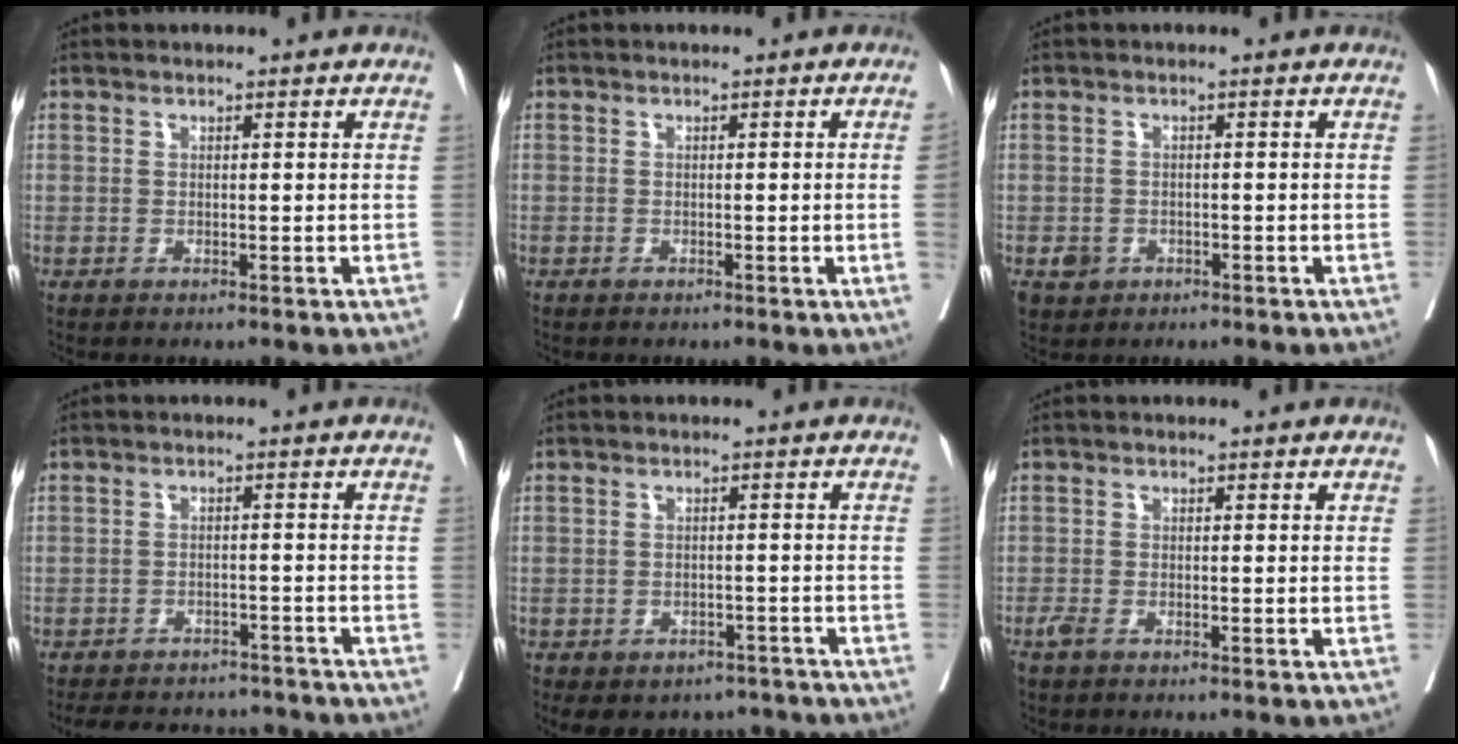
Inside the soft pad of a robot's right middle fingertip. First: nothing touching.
{"total": 1.4, "force": [-0.2, -0.6, 1.2], "torque": [-0.011, -0.002, -0.004]}
{"total": 2.3, "force": [-1.0, 2.0, 0.6], "torque": [-0.010, 0.005, -0.011]}
{"total": 12.0, "force": [-10.9, 4.2, 2.8], "torque": [-0.046, 0.013, -0.137]}
{"total": 7.8, "force": [-6.5, 4.3, 1.1], "torque": [0.000, 0.014, -0.075]}
{"total": 1.4, "force": [-1.0, 0.5, 0.9], "torque": [-0.023, -0.002, -0.019]}